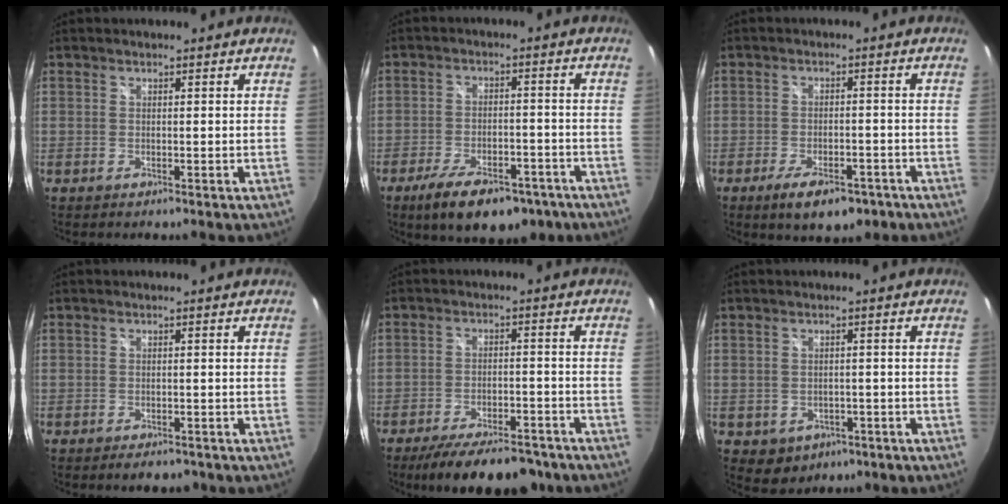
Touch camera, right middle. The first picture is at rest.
{"total": 13.6, "force": [-9.2, 5.9, 8.1], "torque": [-0.160, -0.015, -0.136]}
{"total": 8.4, "force": [-5.4, 3.6, 5.3], "torque": [-0.106, -0.010, -0.079]}
{"total": 3.6, "force": [-2.7, 1.6, 1.8], "torque": [-0.031, -0.008, -0.036]}
{"total": 15.5, "force": [-12.5, 4.9, 7.7], "torque": [-0.146, -0.019, -0.176]}
{"total": 5.6, "force": [-2.3, 4.6, 2.2], "torque": [-0.055, -0.004, -0.014]}